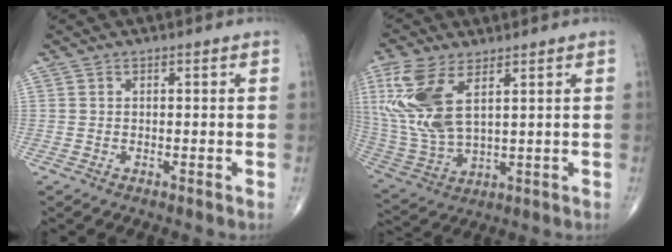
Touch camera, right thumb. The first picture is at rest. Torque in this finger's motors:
{"motor_torque": [0.23, 0.43, 1.15, 0.80, 0.27]}